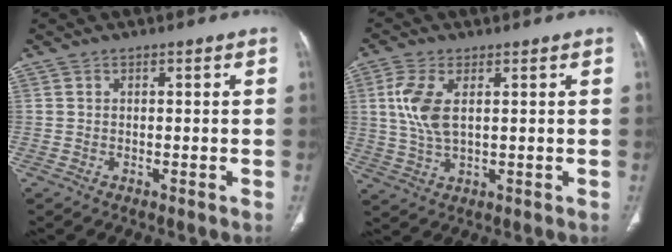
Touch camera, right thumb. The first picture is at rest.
{"total": 7.7, "force": [1.8, 3.6, 6.6], "torque": [-0.158, -0.003, 0.040]}